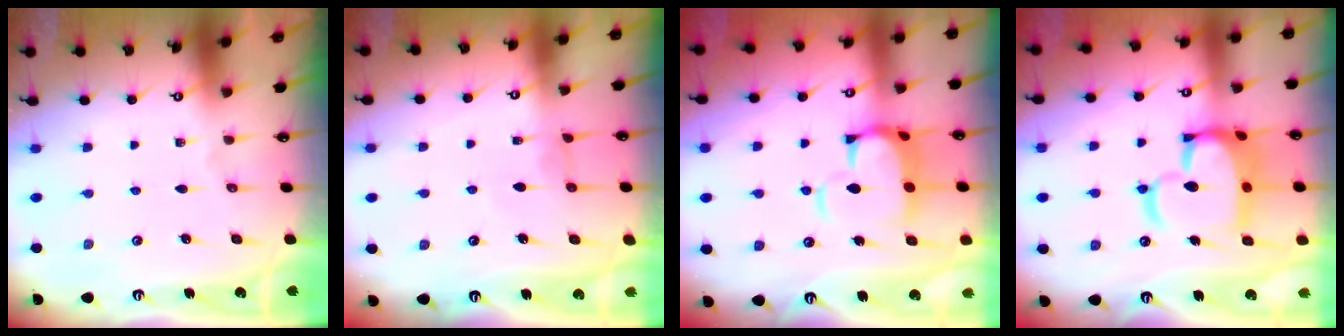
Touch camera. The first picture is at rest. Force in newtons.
{"total": 0.6, "press": 0.5, "slide": 0.4}
{"total": 6.5, "press": 6.4, "slide": 1.2}
{"total": 14.4, "press": 14.3, "slide": 1.5}